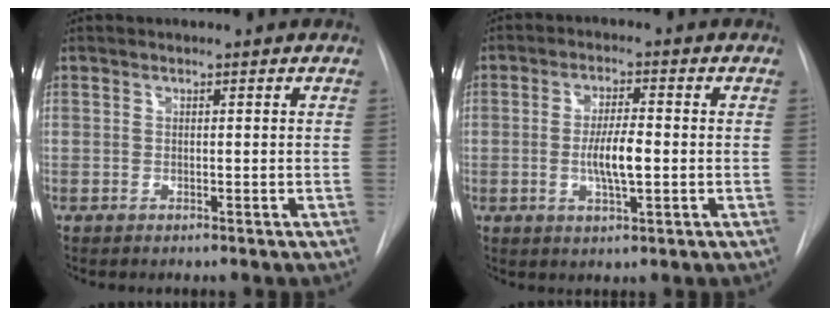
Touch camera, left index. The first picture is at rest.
{"total": 5.9, "force": [-1.6, 1.1, 5.5], "torque": [-0.107, -0.008, -0.024]}